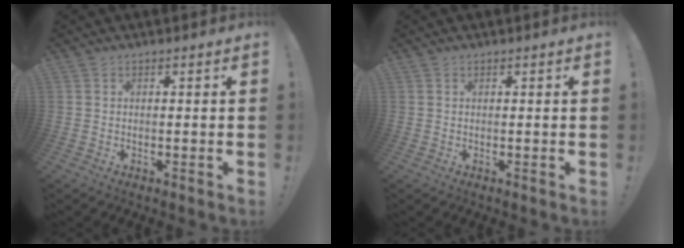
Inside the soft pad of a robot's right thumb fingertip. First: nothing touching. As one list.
[{"total": 0.0}]